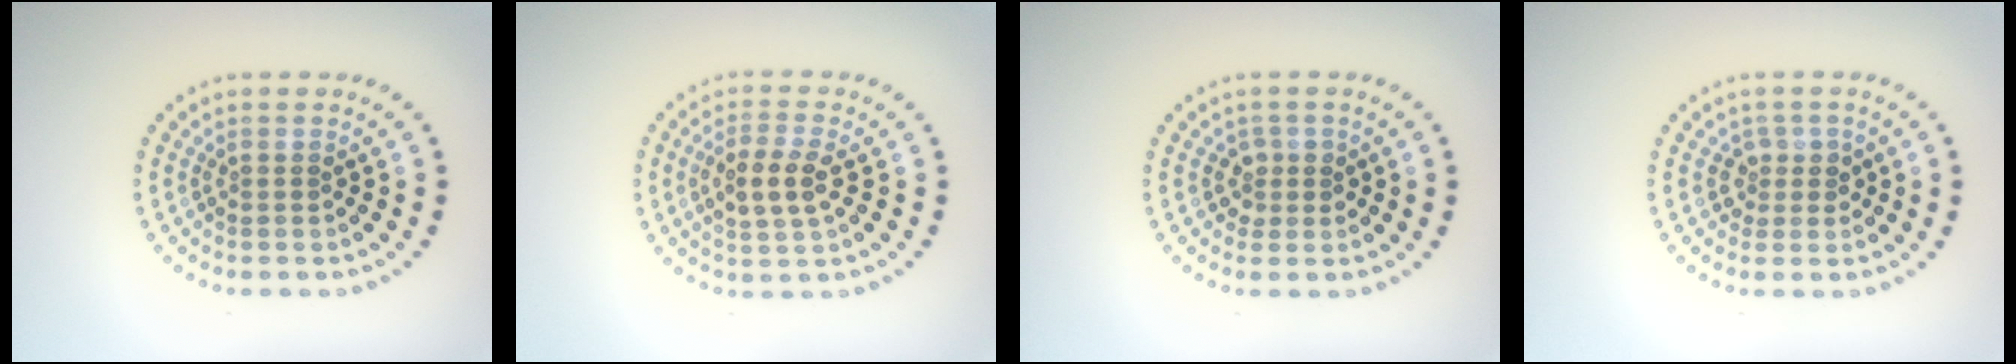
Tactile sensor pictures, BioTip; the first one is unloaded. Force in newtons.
{"total": 3.4, "press": 3.3, "slide": 0.8}
{"total": 1.3, "press": 1.1, "slide": 0.6}
{"total": 1.5, "press": 1.3, "slide": 0.9}